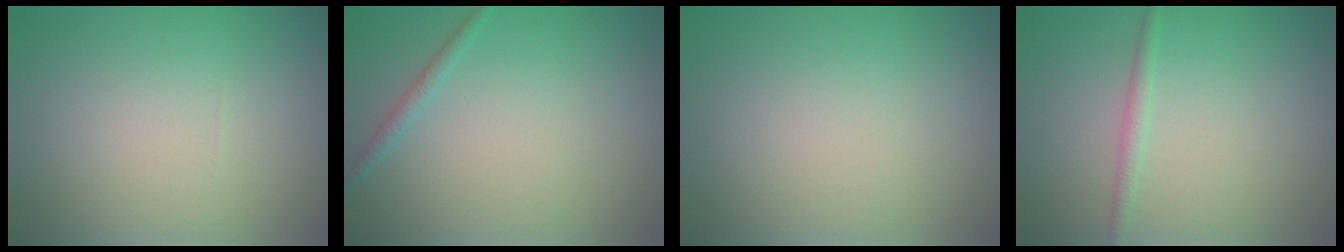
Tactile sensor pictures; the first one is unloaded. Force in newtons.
{"total": 0.9, "press": 0.9, "slide": 0.1}
{"total": 0.0}
{"total": 1.1, "press": 1.1, "slide": 0.1}